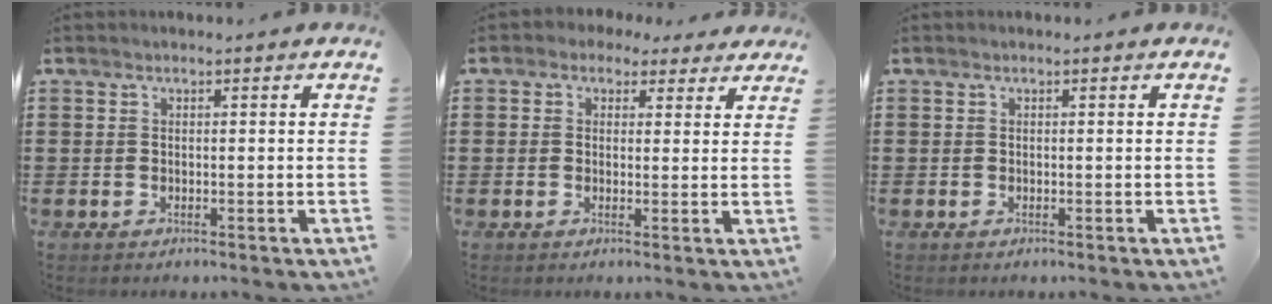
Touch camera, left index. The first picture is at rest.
{"total": 2.1, "force": [1.4, 1.6, 0.5], "torque": [-0.018, 0.009, 0.023]}
{"total": 0.0}